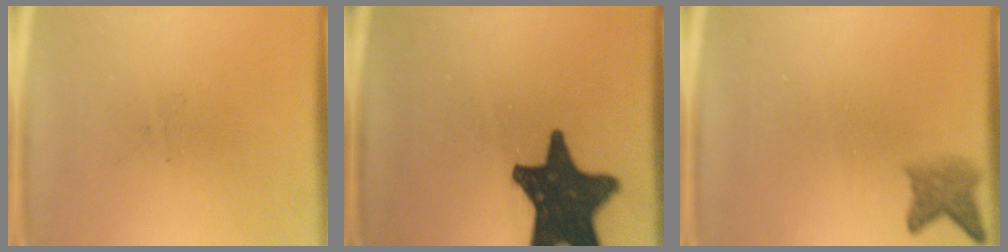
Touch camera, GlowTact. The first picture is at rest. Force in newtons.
{"total": 18.2}
{"total": 2.9}